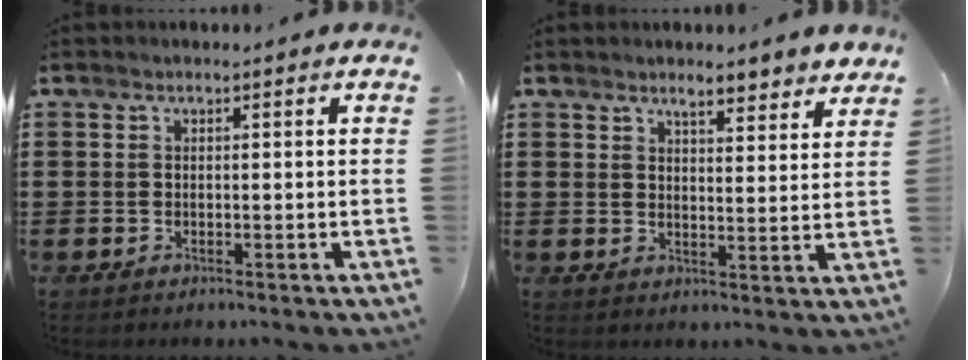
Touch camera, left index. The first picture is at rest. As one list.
[{"total": 3.8, "force": [3.5, 0.6, 1.4], "torque": [-0.031, -0.011, 0.060]}]